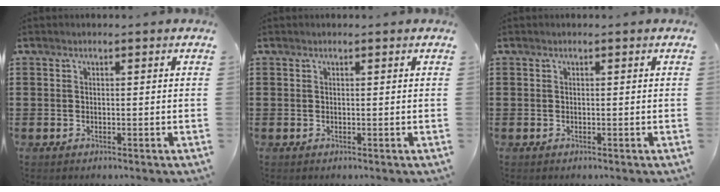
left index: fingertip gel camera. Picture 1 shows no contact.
{"total": 0.0}
{"total": 0.0}